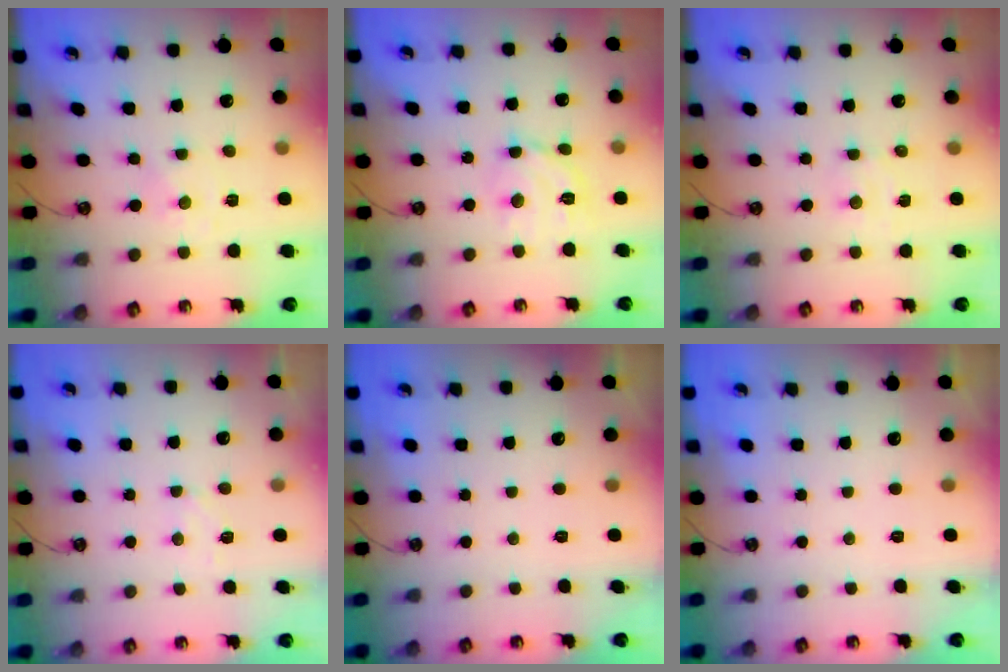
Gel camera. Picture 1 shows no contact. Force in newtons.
{"total": 11.7, "press": 11.5, "slide": 1.7}
{"total": 2.8, "press": 2.7, "slide": 0.4}
{"total": 4.9, "press": 4.9, "slide": 0.5}
{"total": 0.0}
{"total": 0.0}